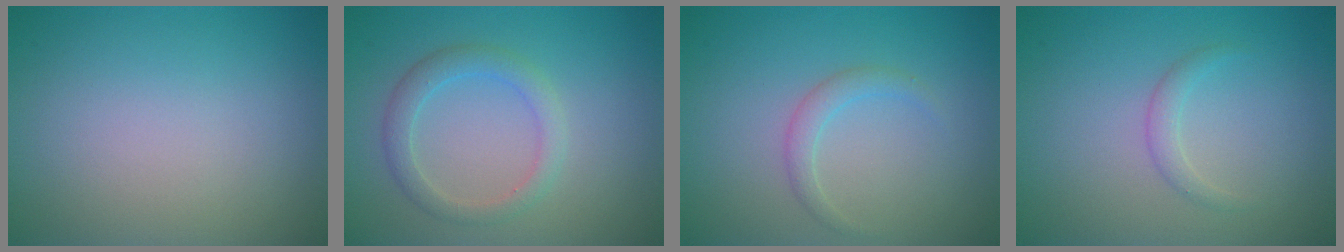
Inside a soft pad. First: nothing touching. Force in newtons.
{"total": 2.4, "press": 2.4, "slide": 0.2}
{"total": 1.4, "press": 1.4, "slide": 0.0}
{"total": 1.2, "press": 1.2, "slide": 0.0}